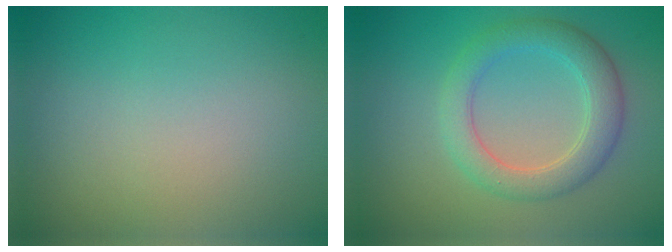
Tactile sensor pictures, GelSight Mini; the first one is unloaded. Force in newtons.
{"total": 4.1, "press": 4.1, "slide": 0.3}